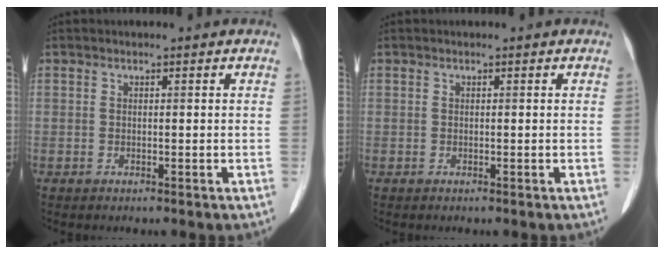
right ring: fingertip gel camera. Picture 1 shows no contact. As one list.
[{"total": 0.0}]